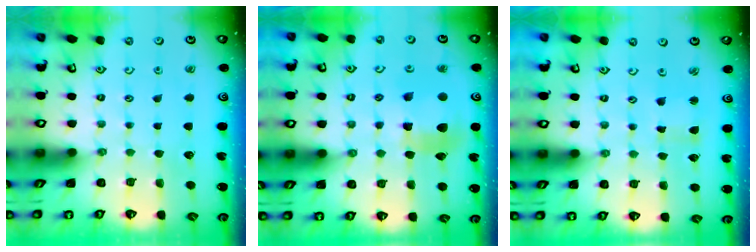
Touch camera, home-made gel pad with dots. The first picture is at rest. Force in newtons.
{"total": 9.9, "press": 9.8, "slide": 1.3}
{"total": 2.8, "press": 2.8, "slide": 0.2}